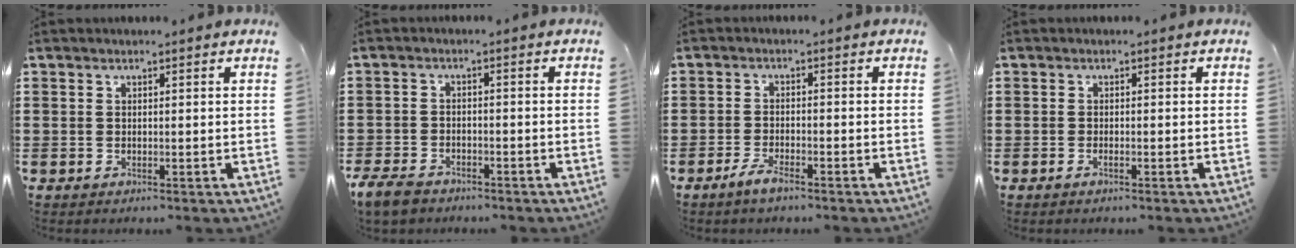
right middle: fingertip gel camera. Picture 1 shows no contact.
{"total": 3.7, "force": [-3.1, 1.6, 1.1], "torque": [-0.042, -0.001, -0.068]}
{"total": 3.1, "force": [-2.3, 0.7, 2.0], "torque": [-0.047, 0.000, -0.048]}
{"total": 0.7, "force": [-0.4, 0.1, 0.6], "torque": [-0.012, -0.005, -0.007]}